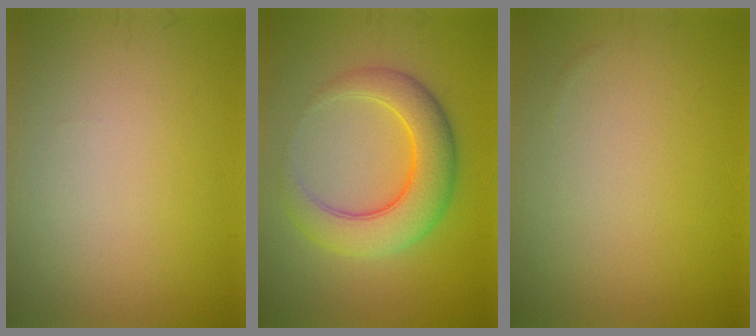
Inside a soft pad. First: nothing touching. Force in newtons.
{"total": 6.3, "press": 6.3, "slide": 0.1}
{"total": 0.0}